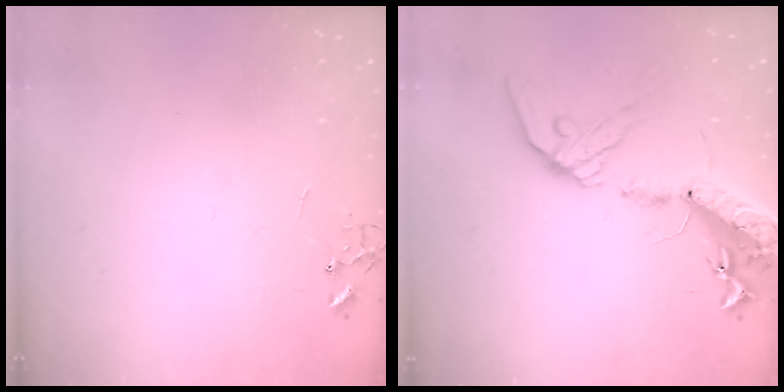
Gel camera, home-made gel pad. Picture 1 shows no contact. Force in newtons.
{"total": 19.5, "press": 19.0, "slide": 4.4}